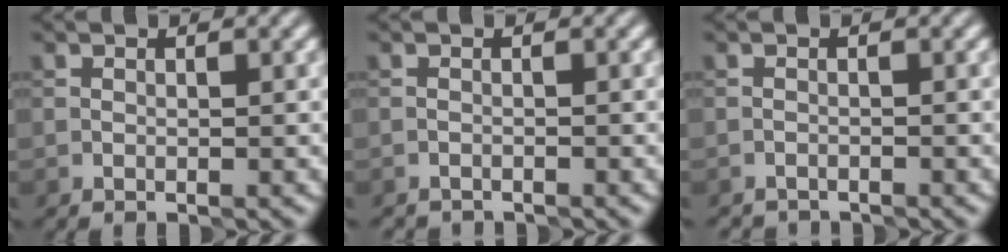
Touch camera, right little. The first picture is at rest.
{"total": 1.3, "force": [-1.3, 0.0, -0.2], "torque": [0.007, -0.003, -0.022]}
{"total": 1.6, "force": [-1.6, 0.0, -0.2], "torque": [0.008, -0.003, -0.025]}